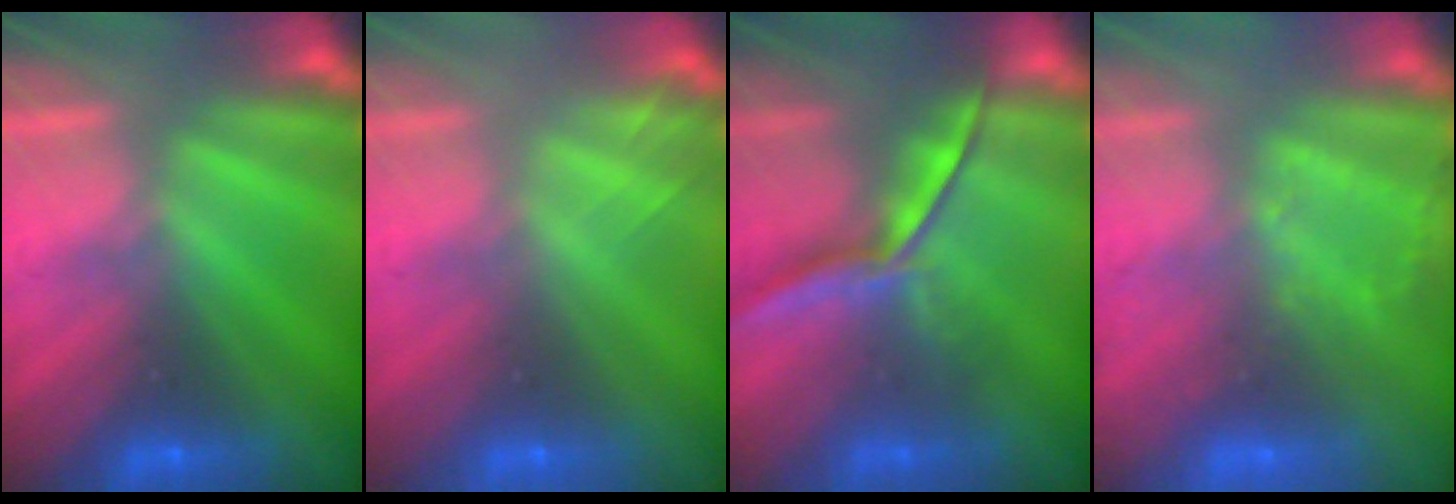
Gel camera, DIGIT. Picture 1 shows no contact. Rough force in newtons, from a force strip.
{"total": 2.0}
{"total": 1.4}
{"total": 2.8}